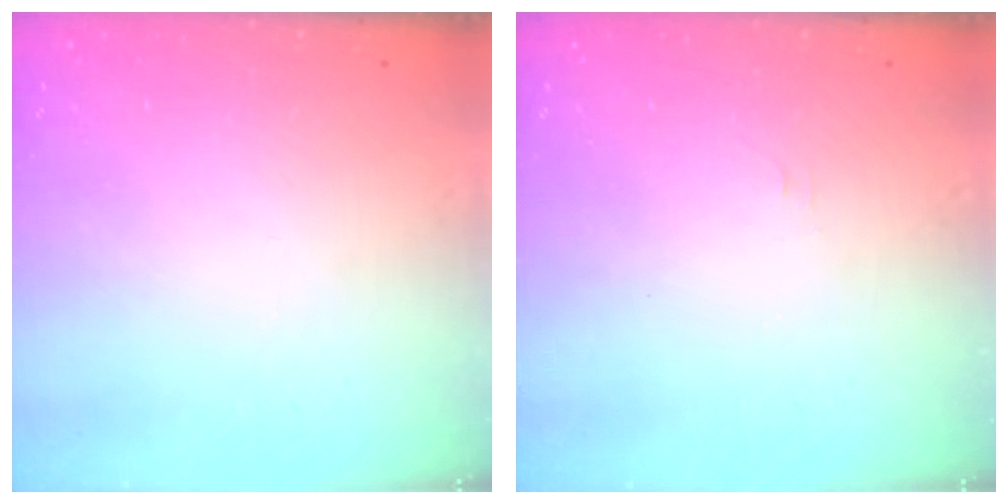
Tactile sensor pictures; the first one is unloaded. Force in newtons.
{"total": 3.6, "press": 3.6, "slide": 0.3}